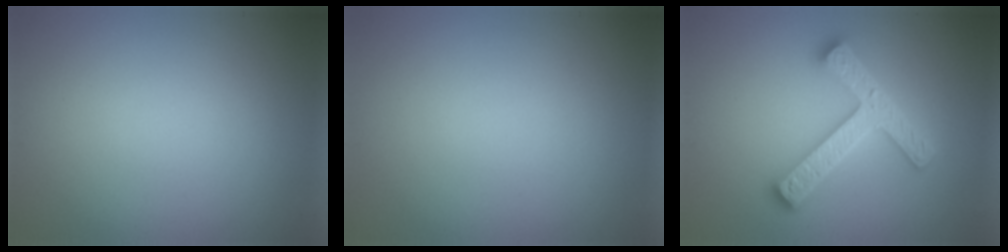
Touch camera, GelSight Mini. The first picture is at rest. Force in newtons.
{"total": 0.0}
{"total": 4.8, "press": 4.7, "slide": 0.9}